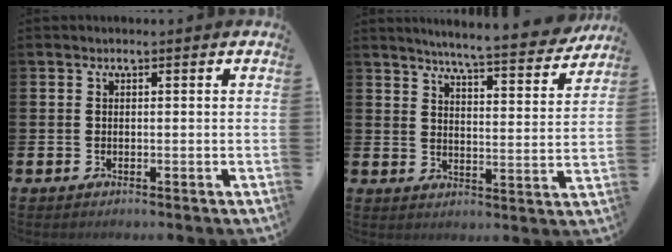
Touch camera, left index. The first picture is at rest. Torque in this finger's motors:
{"motor_torque": [1.01, -1.13, 0.38, 0.12]}